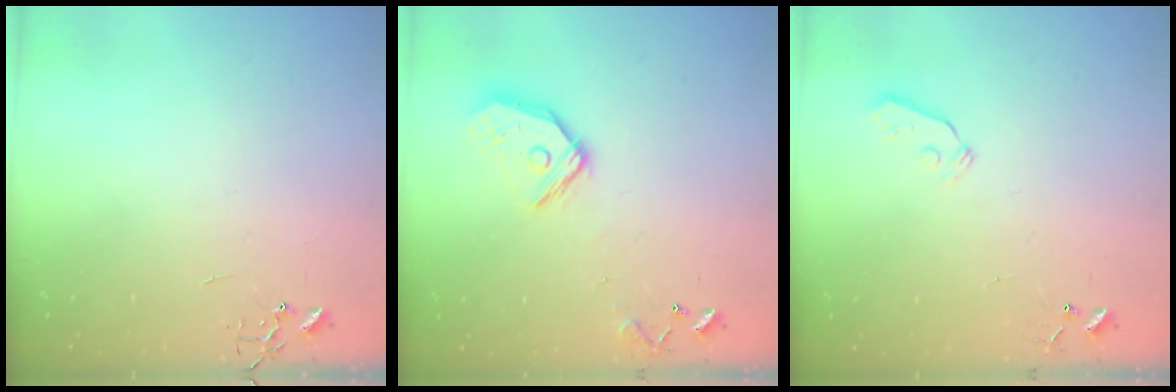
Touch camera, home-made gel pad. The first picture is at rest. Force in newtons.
{"total": 12.2, "press": 12.2, "slide": 1.1}
{"total": 3.2, "press": 3.1, "slide": 0.6}